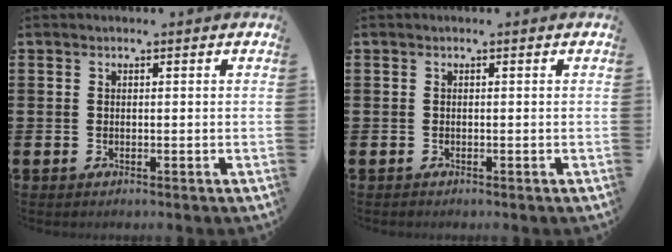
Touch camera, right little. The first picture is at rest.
{"total": 0.0}